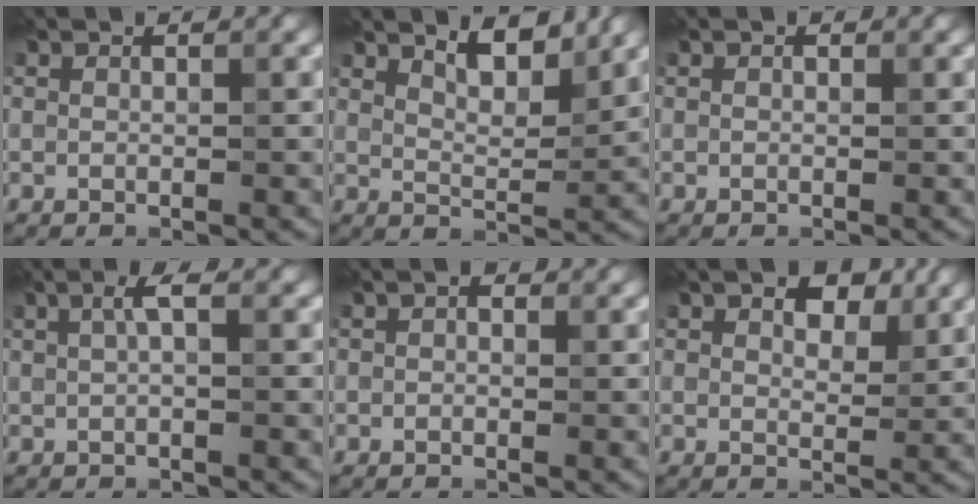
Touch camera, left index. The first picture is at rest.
{"total": 4.3, "force": [3.2, 1.3, 2.6], "torque": [-0.043, -0.002, 0.046]}
{"total": 0.0}
{"total": 1.7, "force": [0.5, 0.3, 1.6], "torque": [-0.032, 0.007, 0.007]}
{"total": 0.6, "force": [0.1, 0.5, 0.4], "torque": [-0.004, -0.003, -0.003]}
{"total": 4.8, "force": [2.6, 2.4, 3.2], "torque": [-0.043, 0.005, 0.036]}